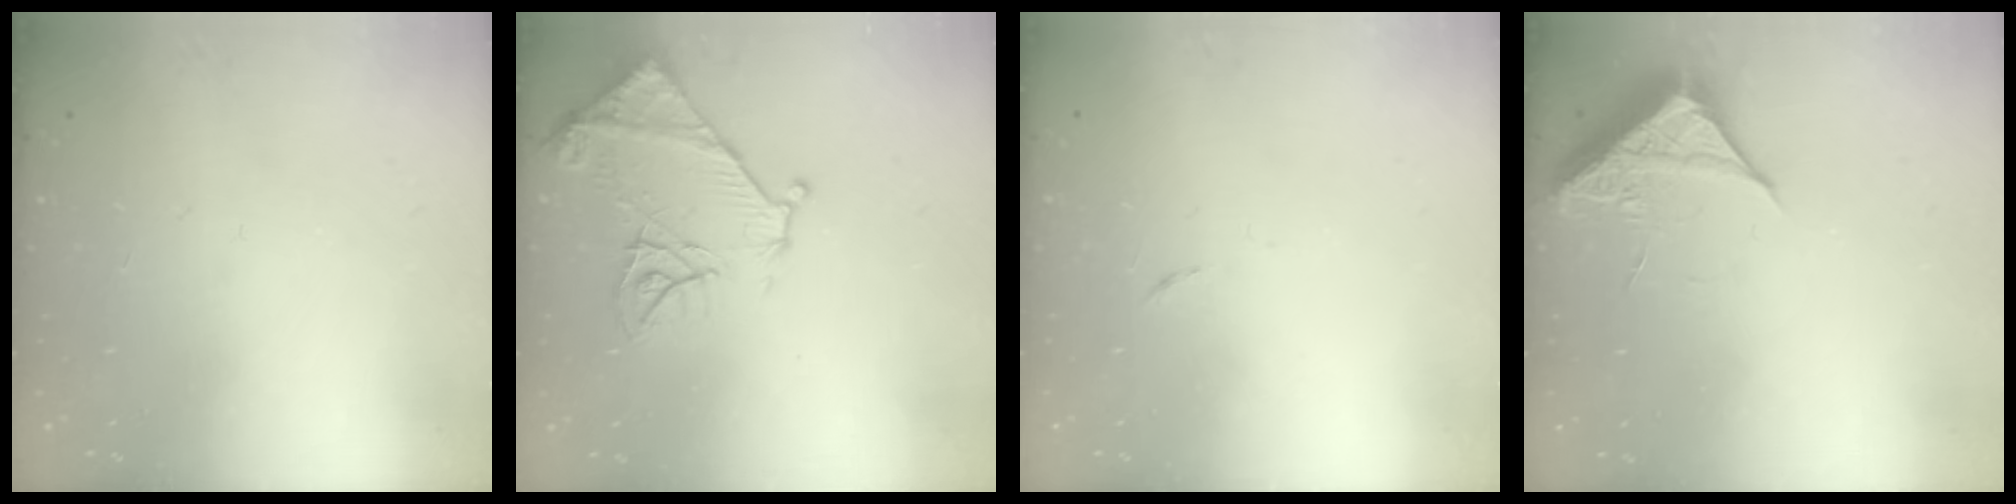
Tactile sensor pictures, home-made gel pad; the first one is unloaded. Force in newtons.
{"total": 13.0, "press": 13.0, "slide": 1.3}
{"total": 2.6, "press": 2.6, "slide": 0.4}
{"total": 6.4, "press": 6.4, "slide": 0.4}